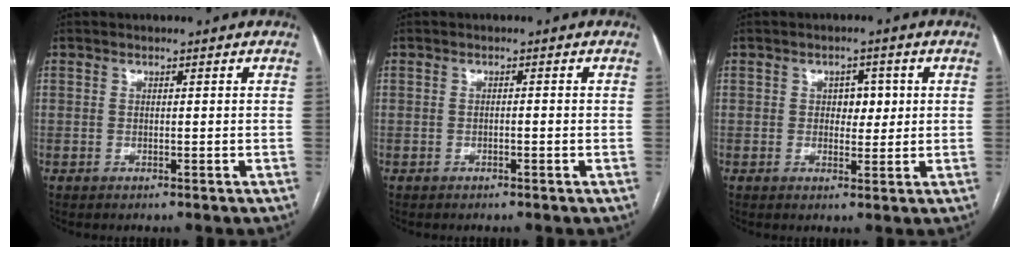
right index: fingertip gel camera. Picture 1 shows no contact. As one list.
[{"total": 0.7, "force": [-0.3, 0.1, 0.6], "torque": [-0.011, 0.002, -0.003]}, {"total": 3.3, "force": [0.6, 2.0, 2.5], "torque": [-0.027, 0.004, 0.009]}]